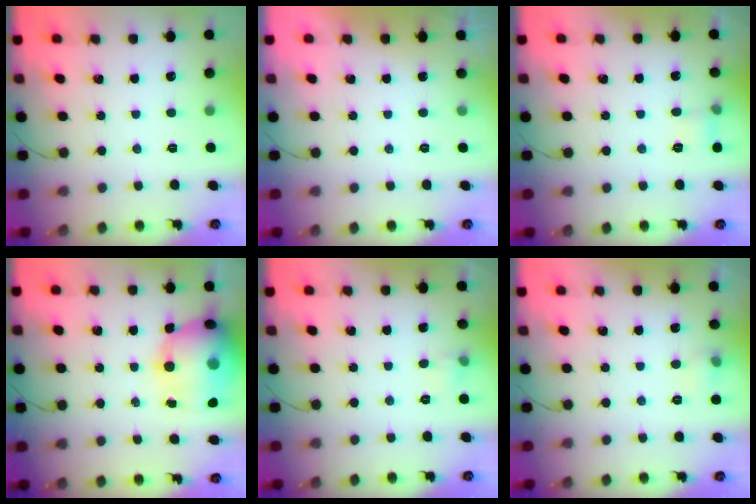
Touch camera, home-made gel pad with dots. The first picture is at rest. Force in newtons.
{"total": 0.0}
{"total": 5.4, "press": 5.1, "slide": 1.8}
{"total": 17.7, "press": 17.2, "slide": 4.0}
{"total": 3.9, "press": 3.7, "slide": 1.2}
{"total": 5.5, "press": 5.2, "slide": 1.6}